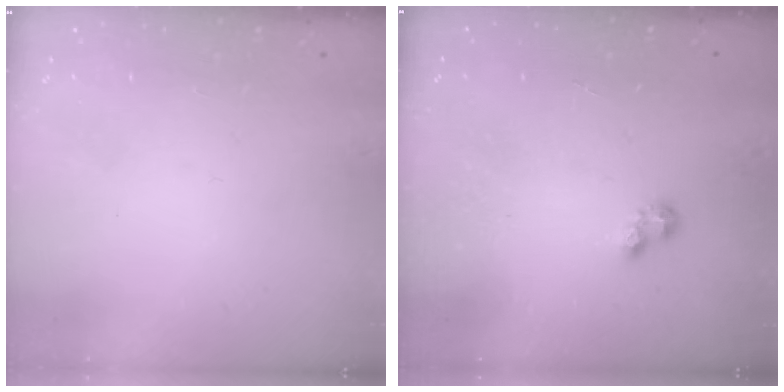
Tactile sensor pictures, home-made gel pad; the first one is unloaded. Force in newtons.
{"total": 3.4, "press": 3.3, "slide": 0.5}